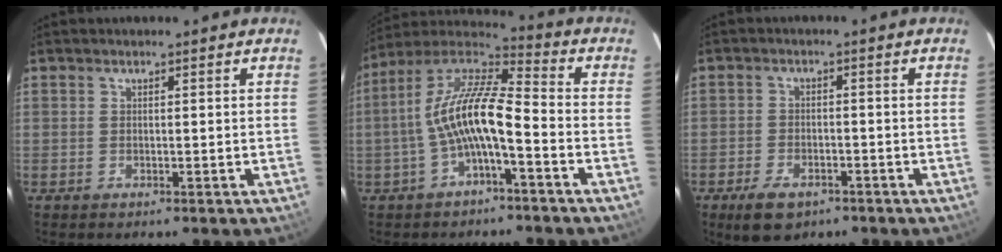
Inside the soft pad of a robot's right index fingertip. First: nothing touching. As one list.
[{"total": 12.7, "force": [-3.4, 3.3, 11.8], "torque": [-0.238, 0.014, -0.067]}, {"total": 6.9, "force": [-4.4, 3.7, 3.8], "torque": [-0.092, -0.006, -0.069]}]